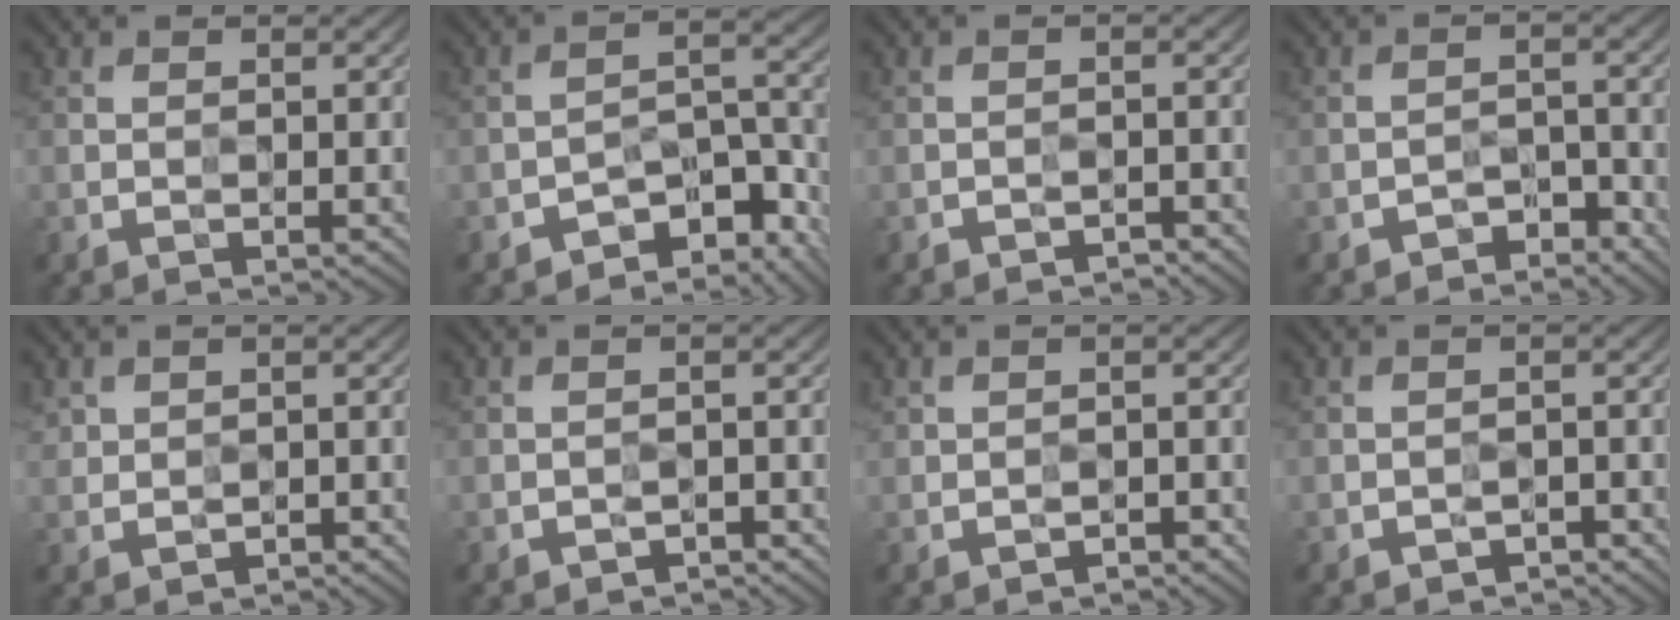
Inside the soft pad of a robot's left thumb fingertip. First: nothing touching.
{"total": 8.7, "force": [-6.2, 3.5, 4.9], "torque": [-0.058, 0.000, -0.105]}
{"total": 2.0, "force": [-1.9, 0.6, 0.5], "torque": [-0.001, 0.002, -0.030]}
{"total": 3.3, "force": [-2.9, 1.3, 0.9], "torque": [-0.009, 0.008, -0.050]}
{"total": 2.1, "force": [-0.3, 2.0, 0.6], "torque": [-0.008, -0.013, -0.006]}
{"total": 2.3, "force": [-1.9, 0.9, 0.8], "torque": [-0.007, 0.003, -0.028]}
{"total": 1.7, "force": [-1.3, 1.0, 0.5], "torque": [-0.005, 0.000, -0.019]}
{"total": 2.6, "force": [-2.2, 1.1, 0.9], "torque": [-0.010, 0.001, -0.031]}